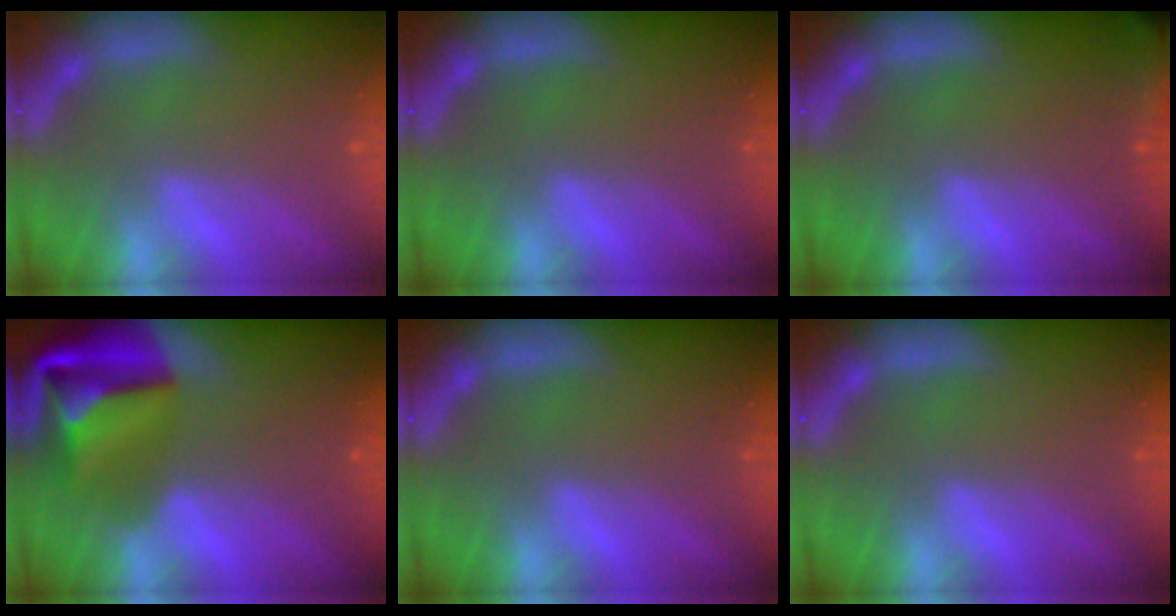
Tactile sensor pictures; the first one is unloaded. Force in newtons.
{"total": 0.0}
{"total": 7.5}
{"total": 10.1}
{"total": 0.0}
{"total": 0.0}